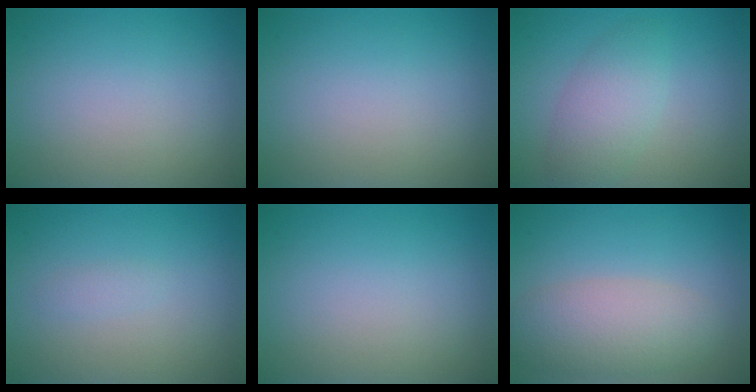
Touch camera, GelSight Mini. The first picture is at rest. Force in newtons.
{"total": 0.0}
{"total": 3.7, "press": 3.7, "slide": 0.2}
{"total": 0.6, "press": 0.6, "slide": 0.0}
{"total": 0.0}
{"total": 4.7, "press": 4.7, "slide": 0.2}